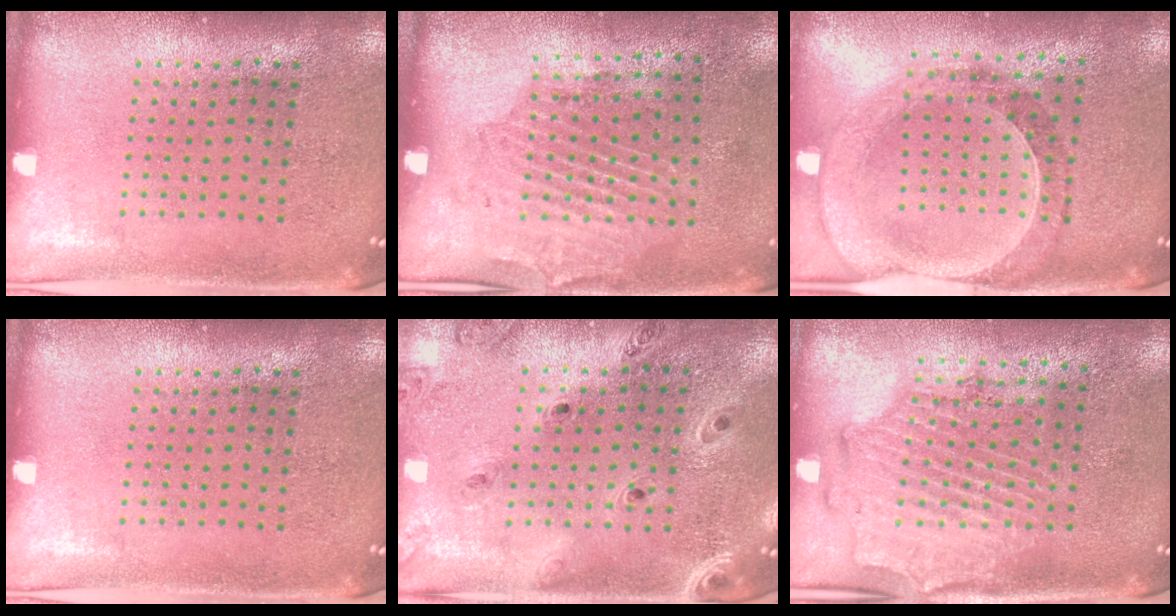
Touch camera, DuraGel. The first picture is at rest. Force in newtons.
{"total": 1.8, "press": 1.1, "slide": 1.4}
{"total": 0.8, "press": 0.7, "slide": 0.3}
{"total": 0.0}
{"total": 1.3, "press": 1.3, "slide": 0.2}
{"total": 1.8, "press": 1.6, "slide": 0.7}